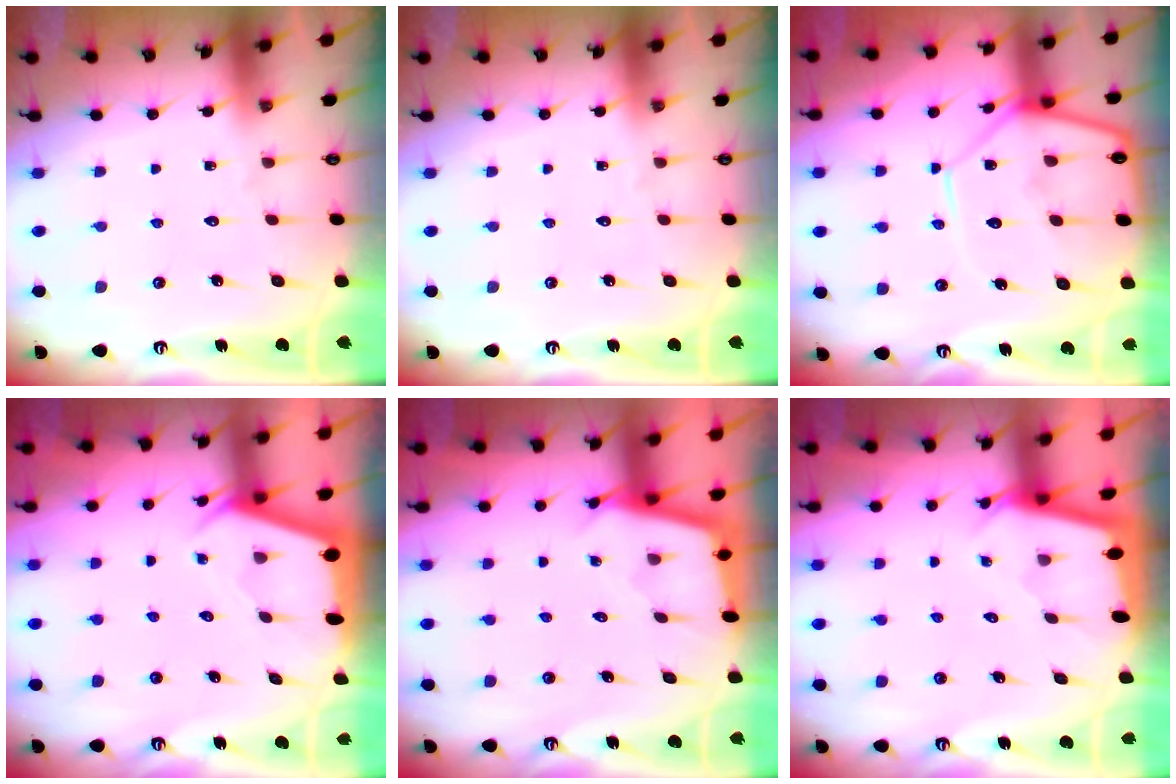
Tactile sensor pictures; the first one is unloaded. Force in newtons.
{"total": 0.0}
{"total": 11.8, "press": 11.8, "slide": 1.0}
{"total": 2.2, "press": 2.2, "slide": 0.3}
{"total": 2.4, "press": 2.4, "slide": 0.2}
{"total": 1.9, "press": 1.9, "slide": 0.2}